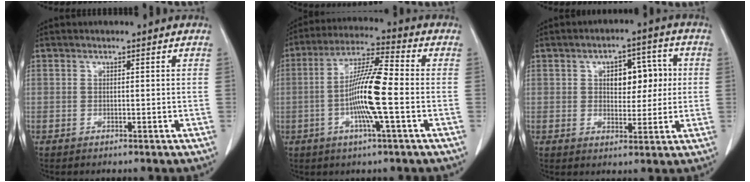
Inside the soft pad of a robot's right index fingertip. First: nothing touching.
{"total": 11.7, "force": [-2.2, 0.3, 11.5], "torque": [-0.219, 0.002, -0.050]}
{"total": 7.3, "force": [1.2, 4.0, 6.0], "torque": [-0.076, 0.024, 0.022]}